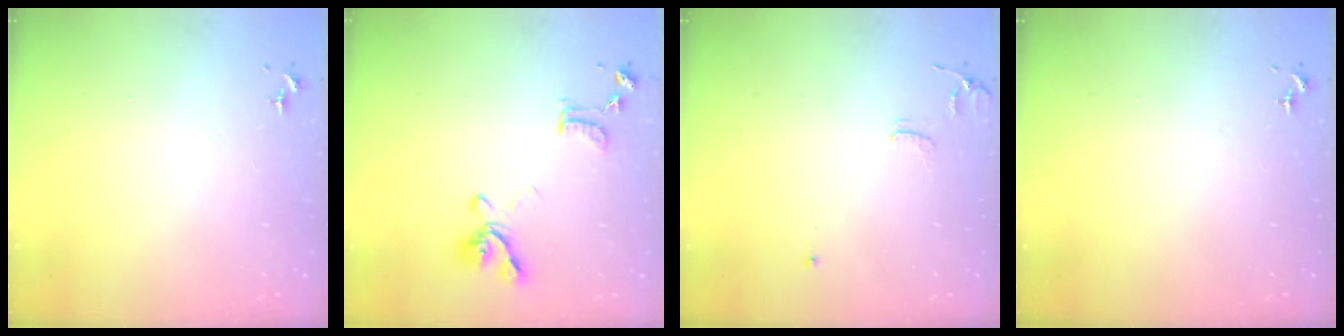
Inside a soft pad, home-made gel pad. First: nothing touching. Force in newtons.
{"total": 15.5, "press": 15.4, "slide": 1.6}
{"total": 6.4, "press": 6.3, "slide": 0.8}
{"total": 0.0}